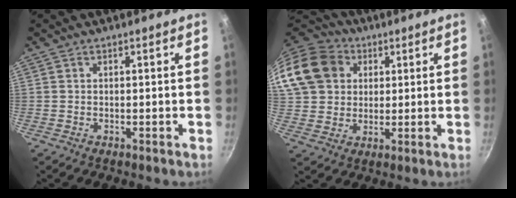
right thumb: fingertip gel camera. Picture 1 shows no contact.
{"total": 18.3, "force": [6.0, 14.8, 8.8], "torque": [-0.177, 0.025, 0.109]}